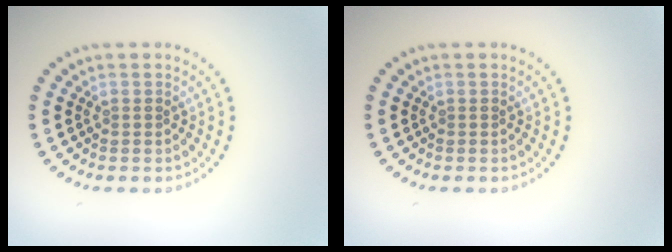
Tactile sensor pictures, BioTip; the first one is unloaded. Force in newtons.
{"total": 0.0}